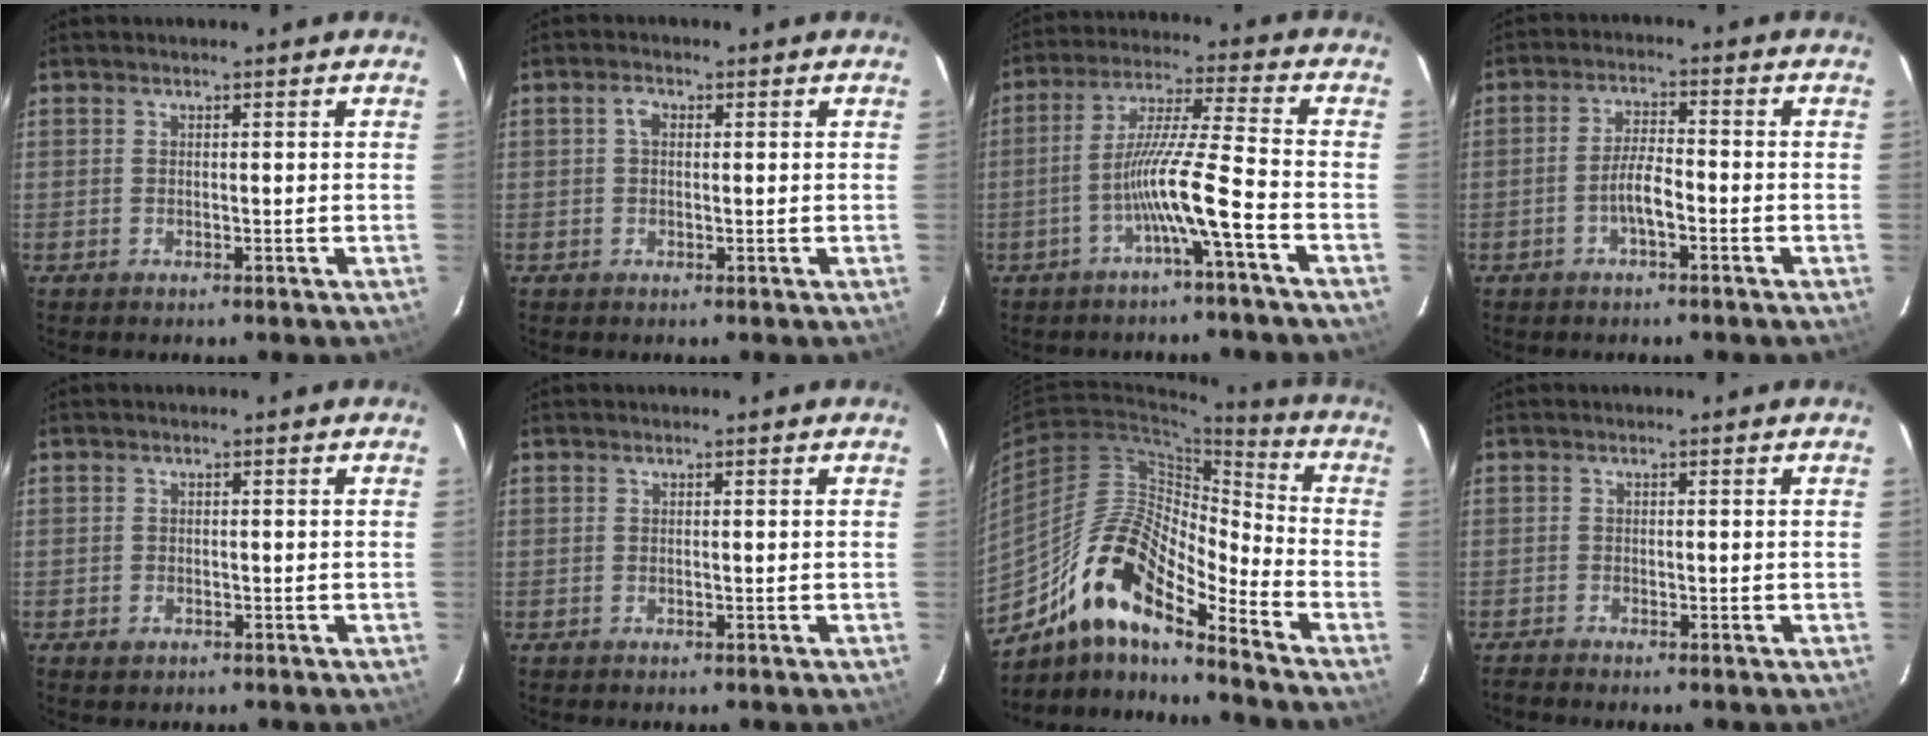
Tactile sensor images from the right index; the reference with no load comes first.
{"total": 1.8, "force": [0.3, 1.2, 1.3], "torque": [-0.025, 0.008, 0.003]}
{"total": 9.4, "force": [-4.6, -1.4, 8.1], "torque": [-0.162, 0.006, -0.086]}
{"total": 4.4, "force": [-2.1, 1.0, 3.8], "torque": [-0.080, 0.006, -0.038]}
{"total": 1.6, "force": [-0.9, 1.2, 0.5], "torque": [-0.009, -0.001, -0.014]}
{"total": 0.0}
{"total": 16.1, "force": [-11.5, 4.1, 10.6], "torque": [-0.186, 0.008, -0.226]}
{"total": 1.3, "force": [-1.3, 0.0, 0.1], "torque": [-0.011, -0.005, -0.023]}